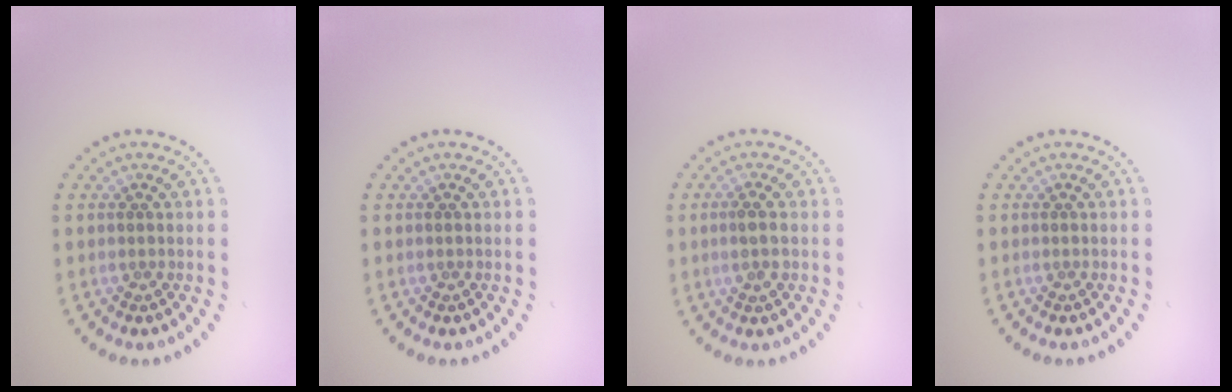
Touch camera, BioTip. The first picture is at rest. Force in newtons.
{"total": 0.0}
{"total": 1.6, "press": 1.5, "slide": 0.5}
{"total": 0.0}